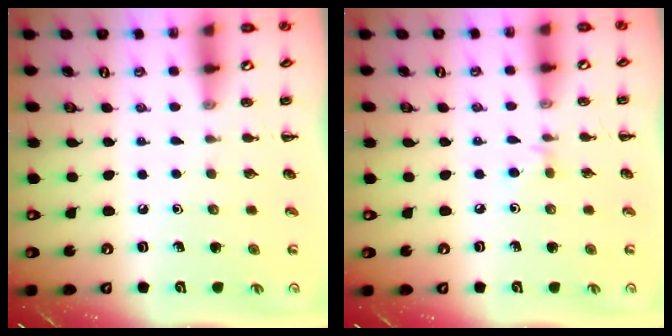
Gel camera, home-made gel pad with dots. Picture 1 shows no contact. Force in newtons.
{"total": 3.0, "press": 2.7, "slide": 1.2}